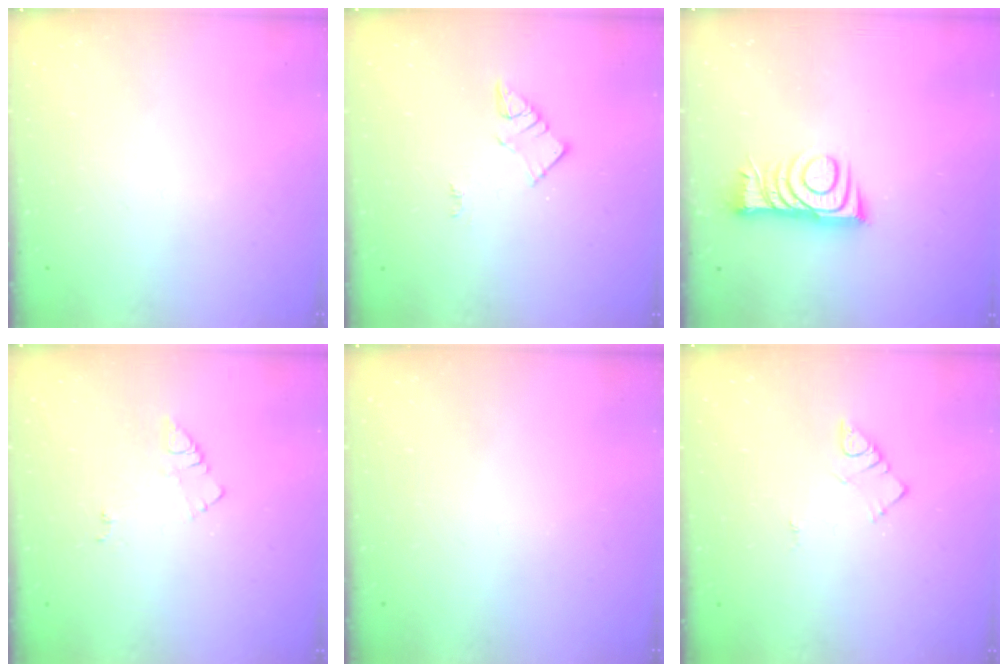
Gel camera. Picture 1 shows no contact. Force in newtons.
{"total": 4.6, "press": 4.6, "slide": 0.3}
{"total": 9.2, "press": 9.2, "slide": 0.3}
{"total": 6.2, "press": 6.2, "slide": 0.8}
{"total": 0.0}
{"total": 4.3, "press": 4.2, "slide": 0.7}